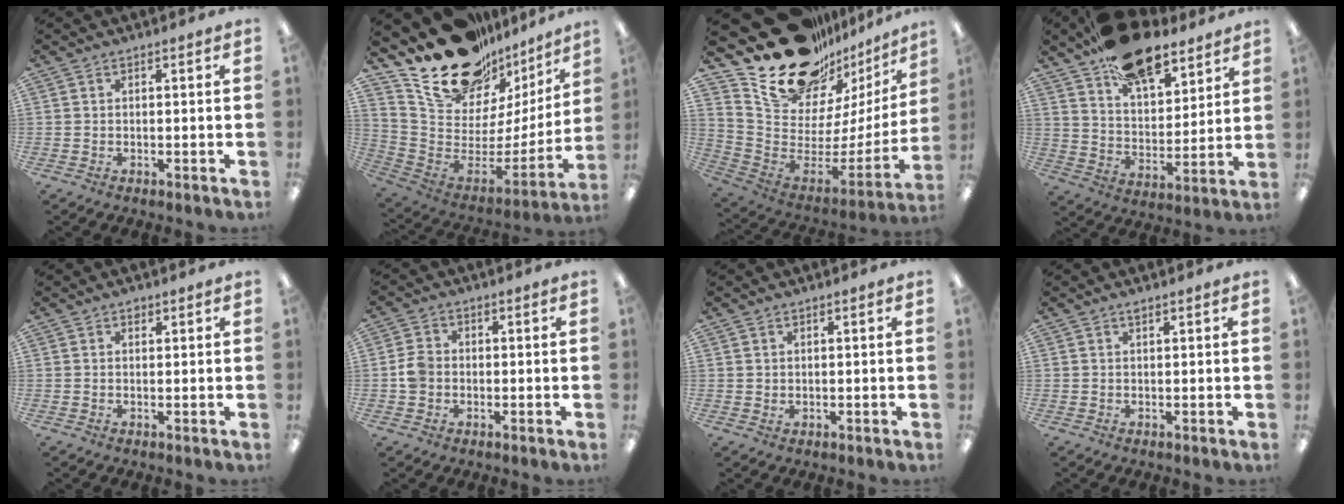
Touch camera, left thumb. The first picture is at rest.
{"total": 23.8, "force": [18.8, 11.2, 9.3], "torque": [-0.151, -0.135, 0.345]}
{"total": 23.1, "force": [18.4, 11.0, 8.4], "torque": [-0.132, -0.148, 0.346]}
{"total": 18.3, "force": [13.1, 8.9, 9.0], "torque": [-0.149, -0.067, 0.234]}
{"total": 1.1, "force": [0.8, 0.6, 0.4], "torque": [0.000, -0.003, 0.014]}
{"total": 4.2, "force": [-0.4, 3.6, 2.0], "torque": [-0.029, 0.007, -0.008]}
{"total": 1.2, "force": [1.0, 0.7, 0.1], "torque": [-0.004, 0.000, 0.018]}
{"total": 0.9, "force": [0.8, 0.2, 0.4], "torque": [-0.011, 0.001, 0.014]}